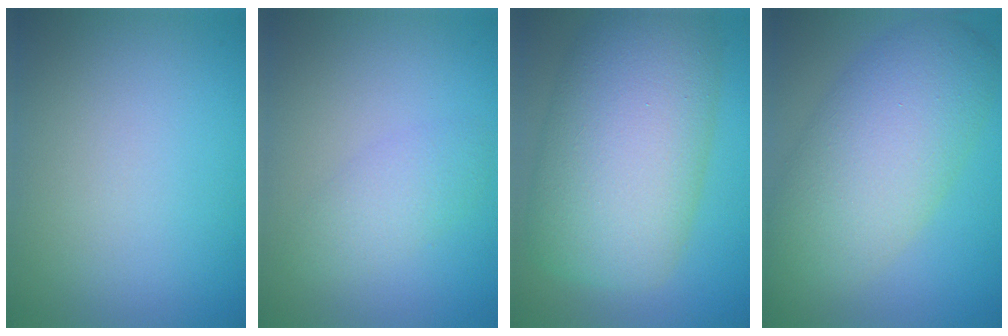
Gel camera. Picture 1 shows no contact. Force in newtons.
{"total": 2.3, "press": 2.3, "slide": 0.0}
{"total": 12.3, "press": 12.3, "slide": 0.4}
{"total": 8.6, "press": 8.6, "slide": 0.6}